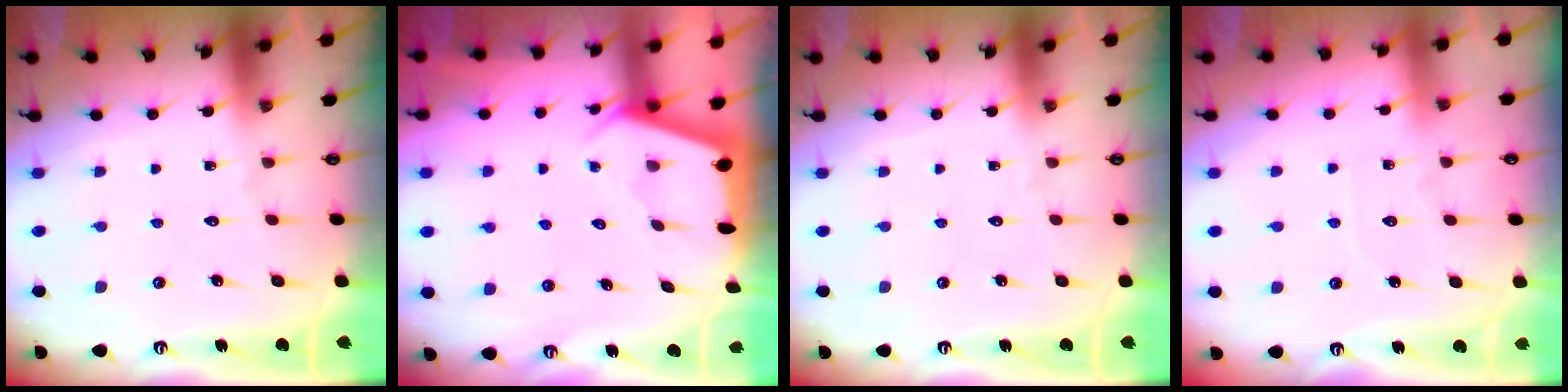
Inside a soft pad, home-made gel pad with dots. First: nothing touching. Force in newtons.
{"total": 2.2, "press": 2.2, "slide": 0.3}
{"total": 0.0}
{"total": 3.2, "press": 3.2, "slide": 0.5}